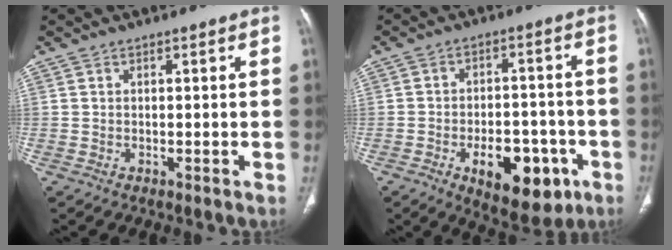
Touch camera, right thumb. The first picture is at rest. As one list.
[{"total": 13.7, "force": [-5.8, 7.5, 10.0], "torque": [-0.105, 0.028, -0.071]}]